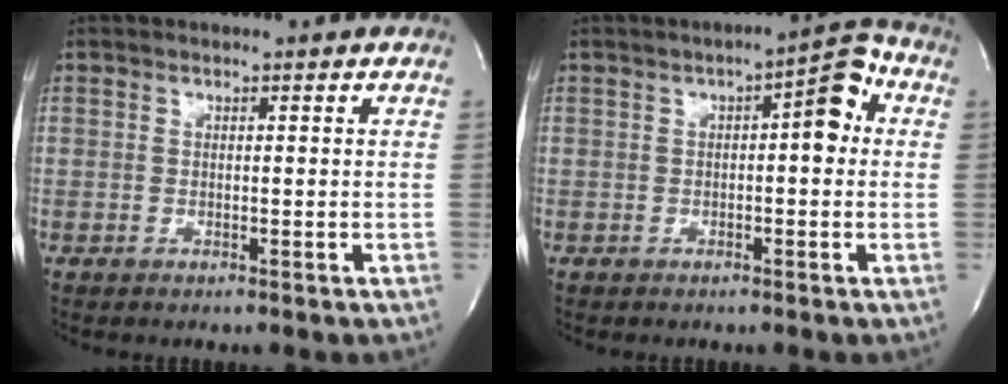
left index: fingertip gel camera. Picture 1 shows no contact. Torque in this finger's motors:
{"motor_torque": [0.52, -0.39, 0.15, 0.09]}